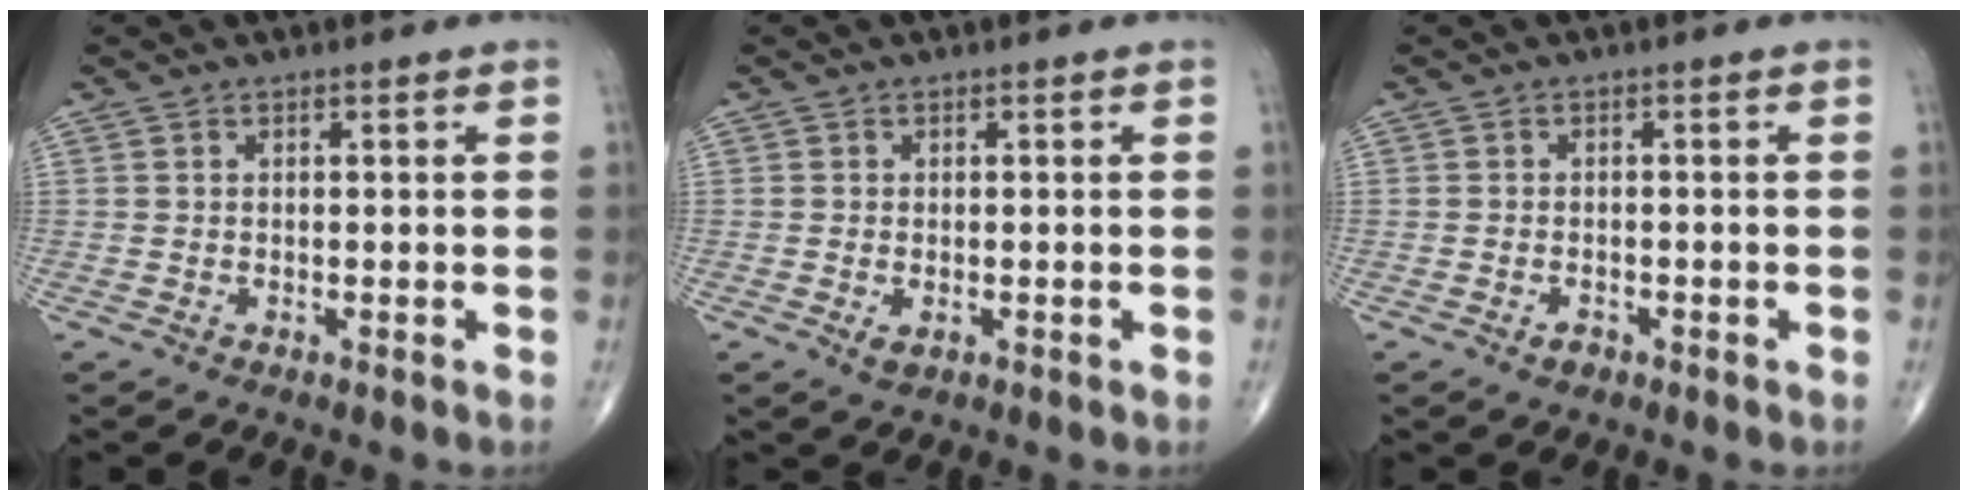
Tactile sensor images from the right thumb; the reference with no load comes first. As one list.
[{"total": 1.6, "force": [-0.5, 0.9, 1.3], "torque": [-0.023, -0.003, -0.007]}, {"total": 1.6, "force": [-1.0, 0.9, 0.8], "torque": [-0.013, 0.003, -0.016]}]